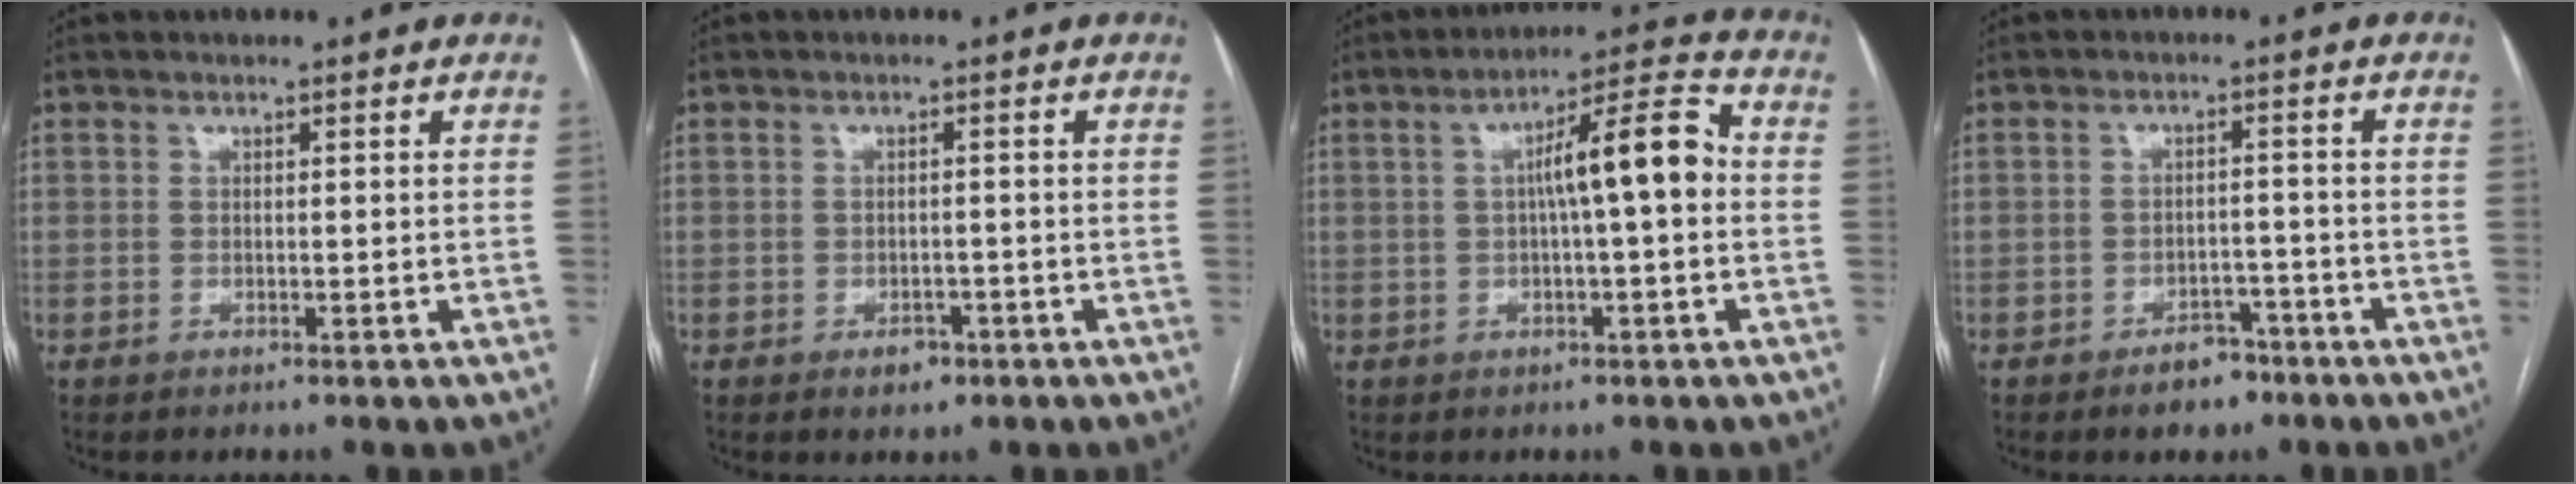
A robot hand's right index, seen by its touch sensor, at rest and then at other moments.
{"total": 2.3, "force": [-1.3, 1.6, 1.1], "torque": [-0.012, 0.004, -0.009]}
{"total": 9.7, "force": [0.6, 1.1, 9.6], "torque": [-0.152, 0.030, 0.009]}
{"total": 4.3, "force": [-3.0, 2.5, 1.7], "torque": [-0.021, 0.007, -0.037]}